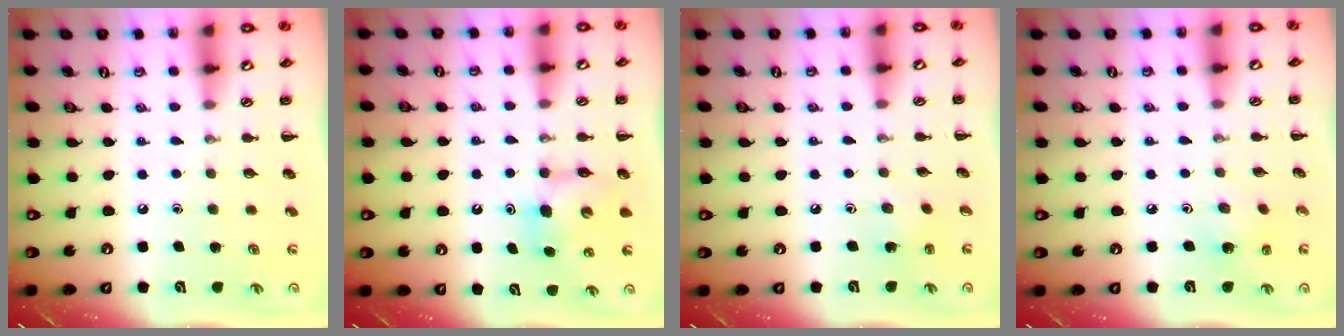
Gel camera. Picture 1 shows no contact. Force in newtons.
{"total": 7.5, "press": 7.5, "slide": 0.5}
{"total": 2.6, "press": 2.5, "slide": 0.8}
{"total": 1.9, "press": 1.9, "slide": 0.6}